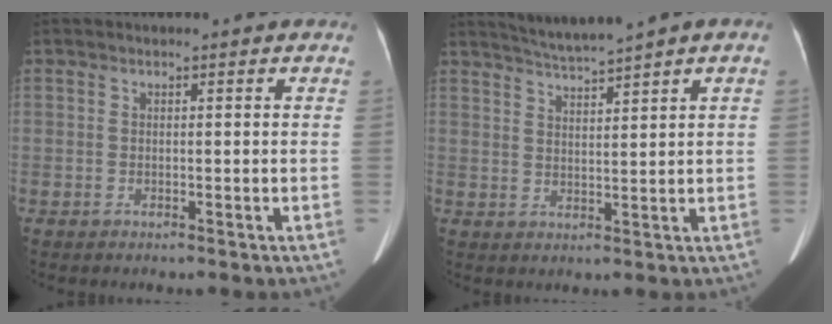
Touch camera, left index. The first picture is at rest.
{"total": 4.7, "force": [4.0, -1.3, 2.1], "torque": [-0.043, 0.002, 0.075]}